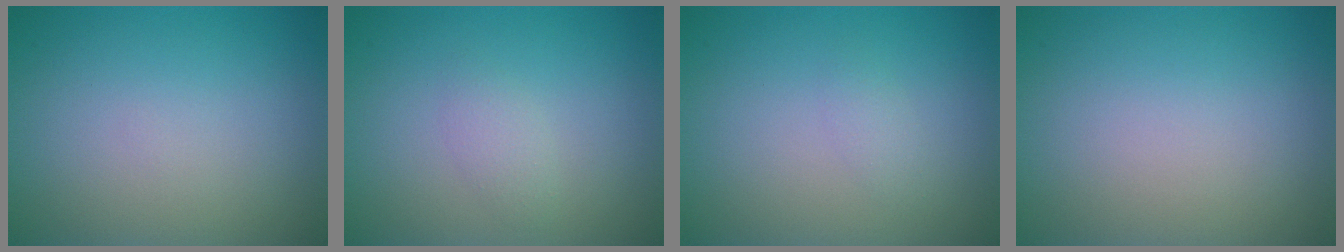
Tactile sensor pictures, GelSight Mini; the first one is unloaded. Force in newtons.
{"total": 1.2, "press": 1.2, "slide": 0.1}
{"total": 0.9, "press": 0.9, "slide": 0.0}
{"total": 0.0}